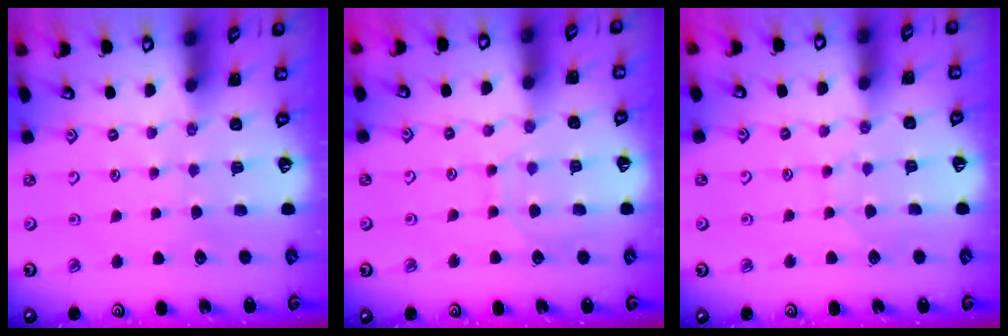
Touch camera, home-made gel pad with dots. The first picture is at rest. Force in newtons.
{"total": 6.9, "press": 6.8, "slide": 0.5}
{"total": 3.3, "press": 3.2, "slide": 0.4}